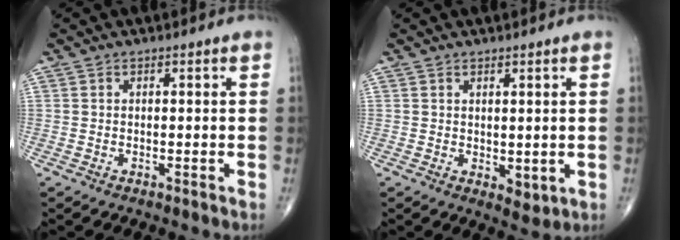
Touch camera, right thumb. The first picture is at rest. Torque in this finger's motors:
{"motor_torque": [-0.49, 0.25, -0.09, -0.03, 0.05]}